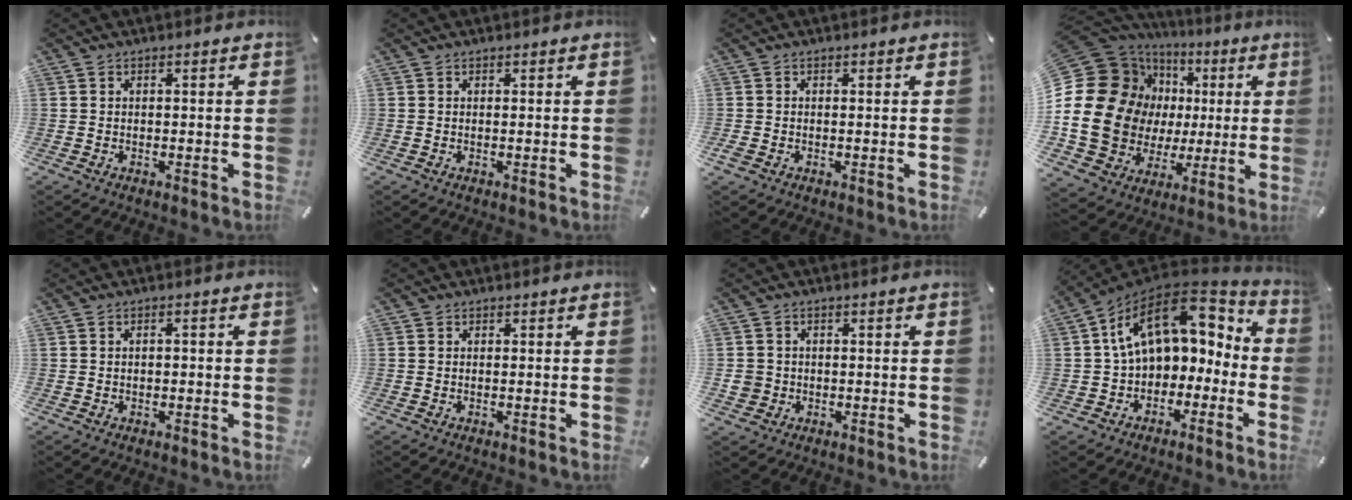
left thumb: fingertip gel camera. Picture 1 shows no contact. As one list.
[{"total": 0.0}, {"total": 0.8, "force": [-0.3, 0.7, 0.1], "torque": [0.000, 0.005, -0.007]}, {"total": 23.1, "force": [2.4, 18.9, 13.0], "torque": [-0.293, -0.039, 0.078]}, {"total": 1.0, "force": [-0.1, 0.5, 0.8], "torque": [-0.016, 0.002, -0.002]}, {"total": 0.0}, {"total": 3.7, "force": [-0.1, 3.6, 0.3], "torque": [-0.001, 0.005, -0.003]}, {"total": 16.4, "force": [5.2, 10.9, 11.0], "torque": [-0.206, -0.023, 0.093]}]